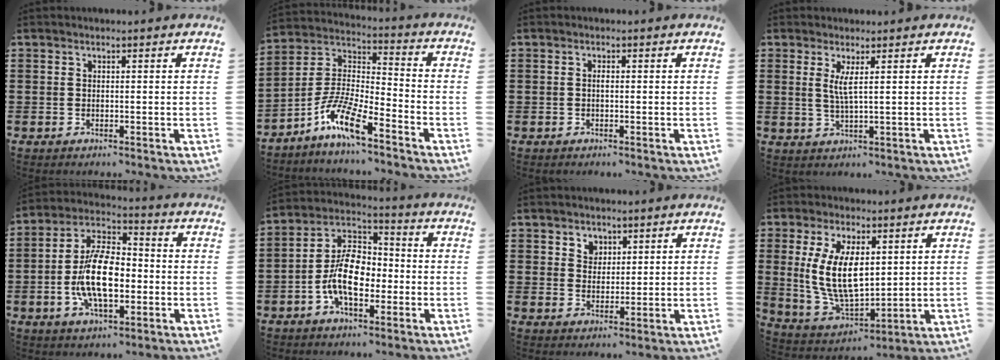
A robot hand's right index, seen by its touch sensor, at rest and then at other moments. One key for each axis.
{"total": 8.8, "fx": -6.3, "fy": 2.3, "fz": 5.7, "tx": -0.131, "ty": -0.006, "tz": -0.126}
{"total": 0.7, "fx": -0.1, "fy": 0.2, "fz": 0.7, "tx": -0.015, "ty": -0.002, "tz": -0.001}
{"total": 3.1, "fx": 1.0, "fy": 0.0, "fz": 2.9, "tx": -0.062, "ty": -0.004, "tz": 0.016}
{"total": 12.0, "fx": -2.2, "fy": 6.0, "fz": 10.2, "tx": -0.219, "ty": -0.005, "tz": -0.046}
{"total": 9.7, "fx": -2.5, "fy": 5.5, "fz": 7.6, "tx": -0.159, "ty": 0.006, "tz": -0.051}
{"total": 3.0, "fx": 1.9, "fy": 2.3, "fz": 0.2, "tx": -0.015, "ty": 0.010, "tz": 0.034}
{"total": 10.8, "fx": 1.8, "fy": 5.5, "fz": 9.1, "tx": -0.203, "ty": 0.004, "tz": 0.032}